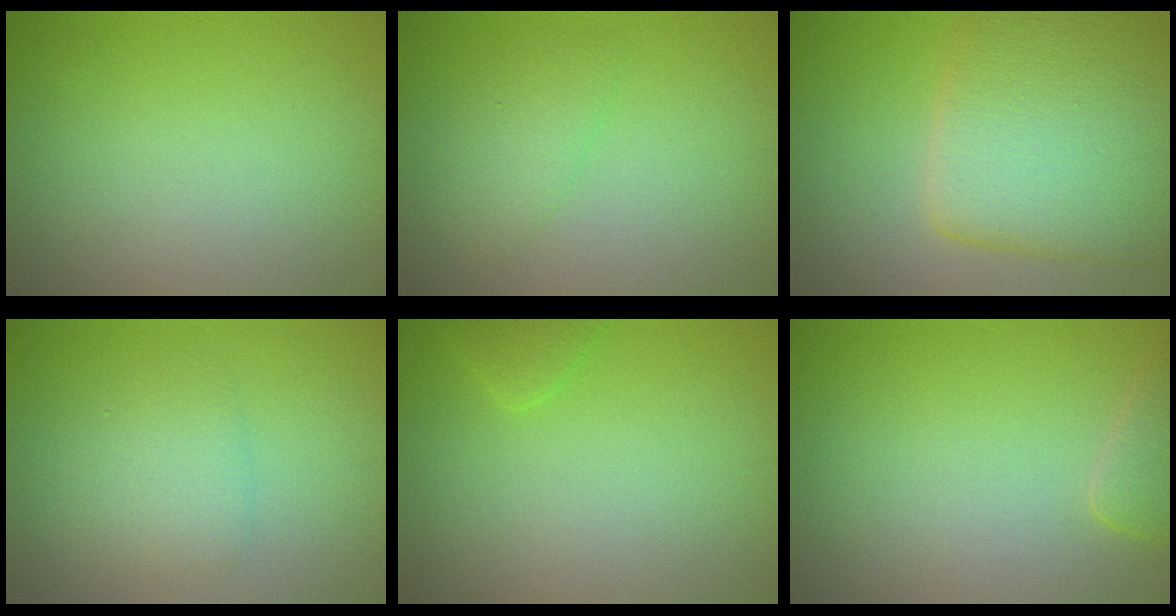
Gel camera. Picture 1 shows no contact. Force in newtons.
{"total": 2.0, "press": 2.0, "slide": 0.2}
{"total": 10.1, "press": 10.1, "slide": 0.4}
{"total": 2.5, "press": 2.5, "slide": 0.3}
{"total": 1.3, "press": 1.3, "slide": 0.1}
{"total": 2.0, "press": 2.0, "slide": 0.2}